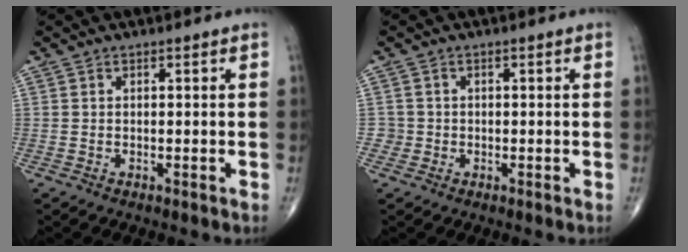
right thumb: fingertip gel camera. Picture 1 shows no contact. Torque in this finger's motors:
{"motor_torque": [-0.06, -0.14, 0.41, 0.01, -0.03]}